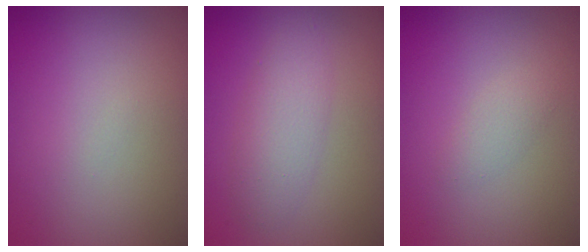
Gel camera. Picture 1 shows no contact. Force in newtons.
{"total": 3.0, "press": 3.0, "slide": 0.2}
{"total": 1.1, "press": 1.1, "slide": 0.1}